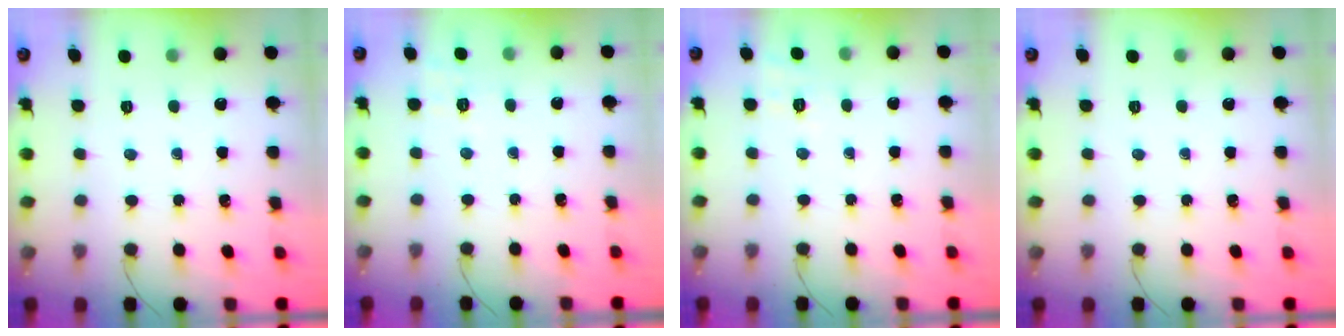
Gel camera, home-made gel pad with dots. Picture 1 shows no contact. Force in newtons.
{"total": 2.3, "press": 1.5, "slide": 1.8}
{"total": 2.3, "press": 0.9, "slide": 2.1}
{"total": 0.0}